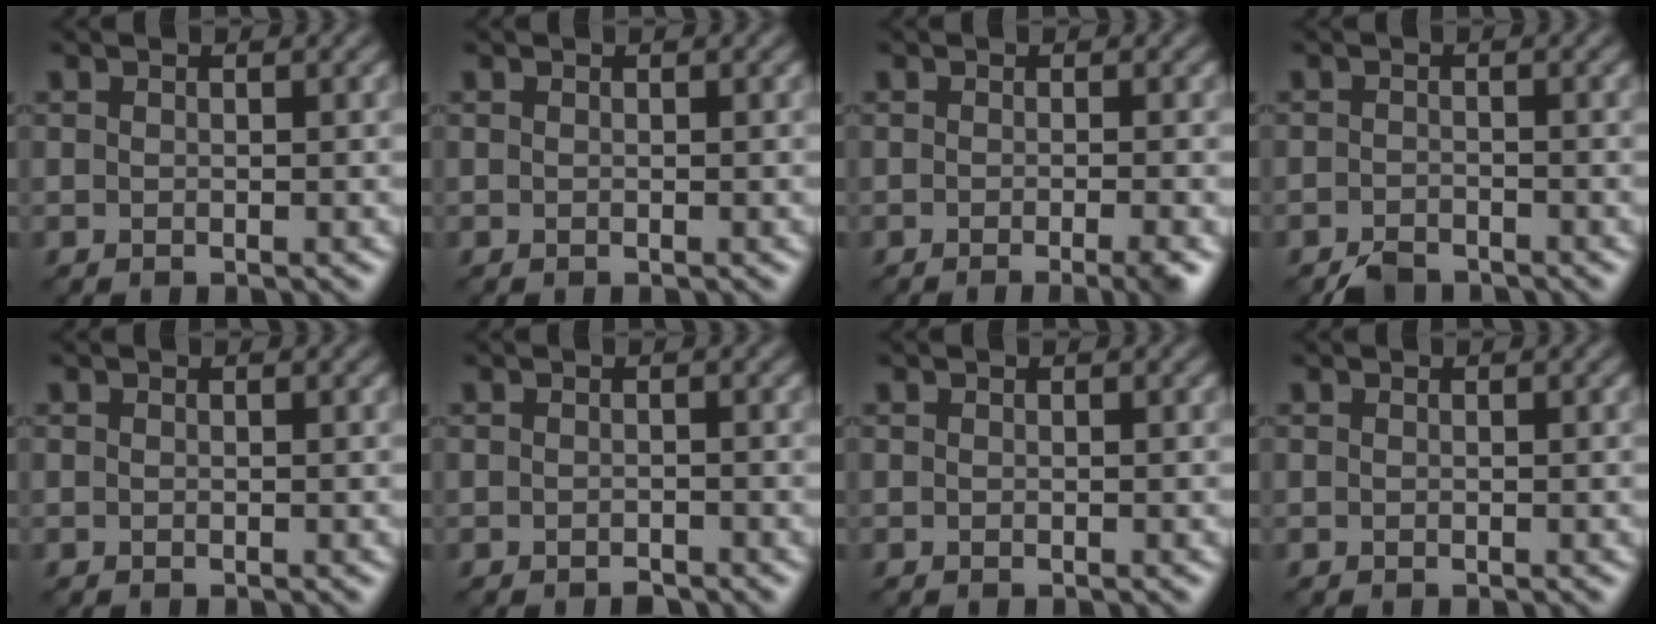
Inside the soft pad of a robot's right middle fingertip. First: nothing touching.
{"total": 0.0}
{"total": 2.9, "force": [-1.4, 0.6, 2.5], "torque": [-0.026, -0.002, -0.024]}
{"total": 2.1, "force": [-1.9, 0.8, 0.6], "torque": [-0.010, 0.001, -0.038]}
{"total": 0.0}
{"total": 0.7, "force": [-0.7, 0.2, 0.3], "torque": [-0.005, 0.000, -0.010]}
{"total": 0.0}
{"total": 0.0}